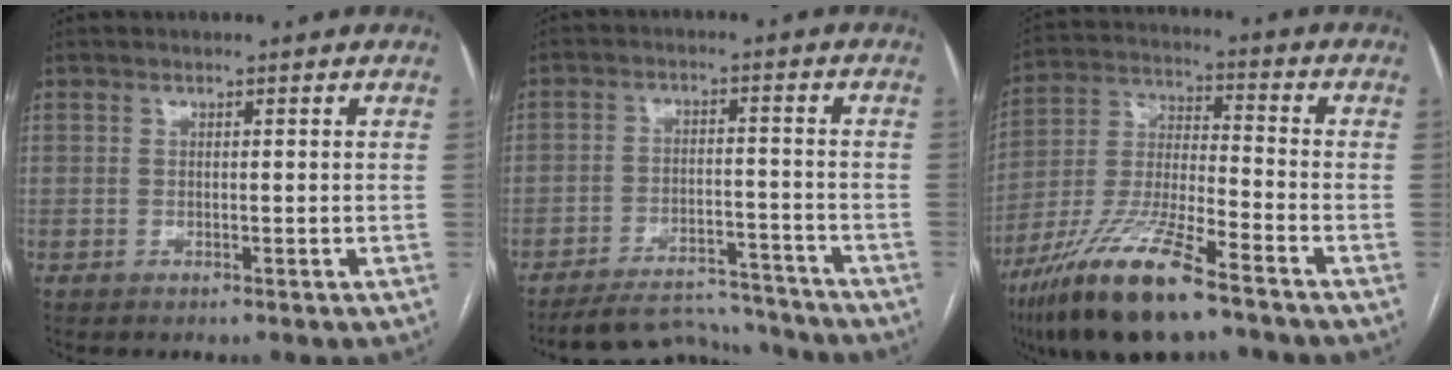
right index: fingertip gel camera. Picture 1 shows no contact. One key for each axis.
{"total": 11.1, "fx": -10.9, "fy": 1.9, "fz": 1.1, "tx": -0.011, "ty": 0.015, "tz": -0.164}
{"total": 16.1, "fx": -10.8, "fy": 2.6, "fz": 11.7, "tx": -0.250, "ty": -0.028, "tz": -0.201}